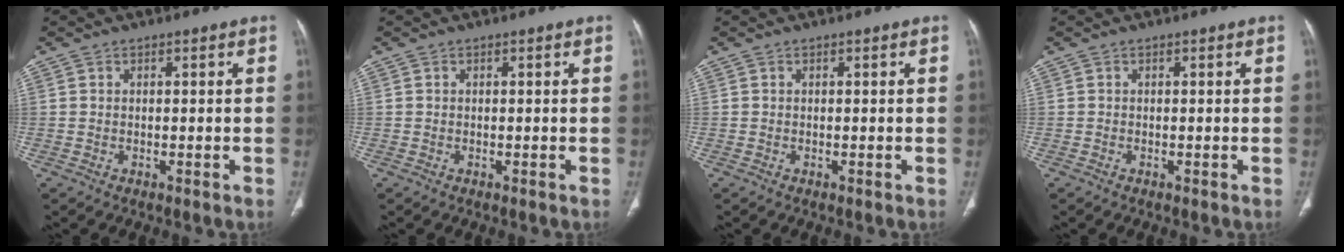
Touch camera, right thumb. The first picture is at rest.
{"total": 0.0}
{"total": 0.0}
{"total": 0.0}